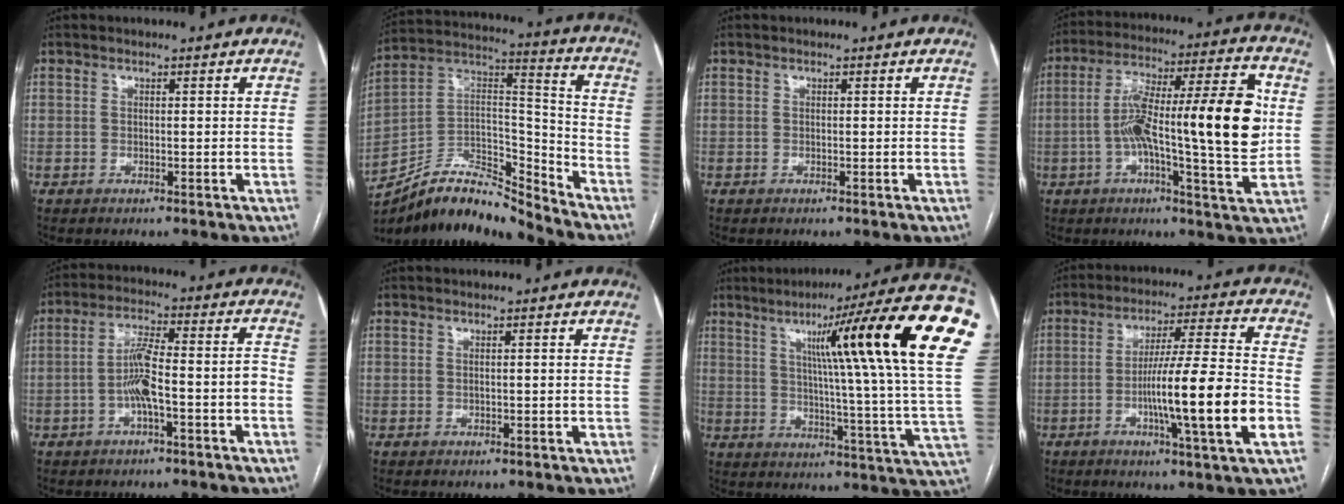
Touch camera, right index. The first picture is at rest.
{"total": 15.1, "force": [-14.5, 2.2, 3.5], "torque": [-0.051, 0.068, -0.260]}
{"total": 0.0}
{"total": 20.7, "force": [-0.1, 2.6, 20.5], "torque": [-0.307, 0.027, -0.008]}
{"total": 8.6, "force": [-2.8, 1.2, 8.0], "torque": [-0.148, 0.033, -0.045]}
{"total": 0.9, "force": [0.0, 0.0, 0.9], "torque": [-0.020, 0.001, 0.003]}
{"total": 28.2, "force": [12.0, -0.1, 25.5], "torque": [-0.273, 0.002, 0.145]}
{"total": 15.5, "force": [-4.1, -0.7, 14.9], "torque": [-0.252, -0.006, -0.072]}